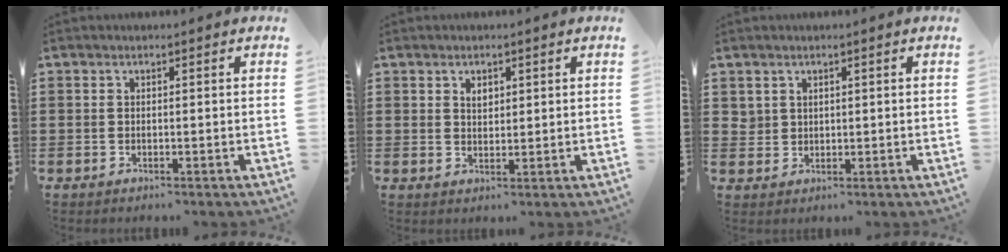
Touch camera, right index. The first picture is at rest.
{"total": 1.7, "force": [1.0, 1.1, 0.9], "torque": [-0.020, 0.004, 0.019]}
{"total": 2.0, "force": [1.4, 1.4, 0.2], "torque": [-0.009, 0.006, 0.028]}